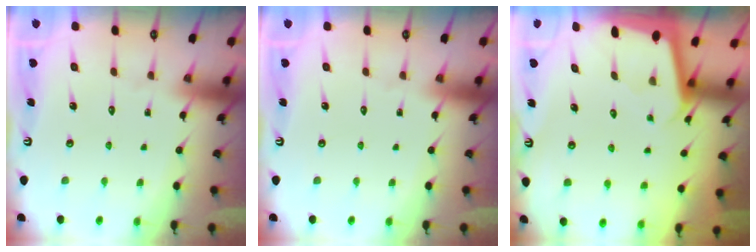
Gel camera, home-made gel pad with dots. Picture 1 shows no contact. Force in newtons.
{"total": 0.0}
{"total": 1.9, "press": 1.9, "slide": 0.1}